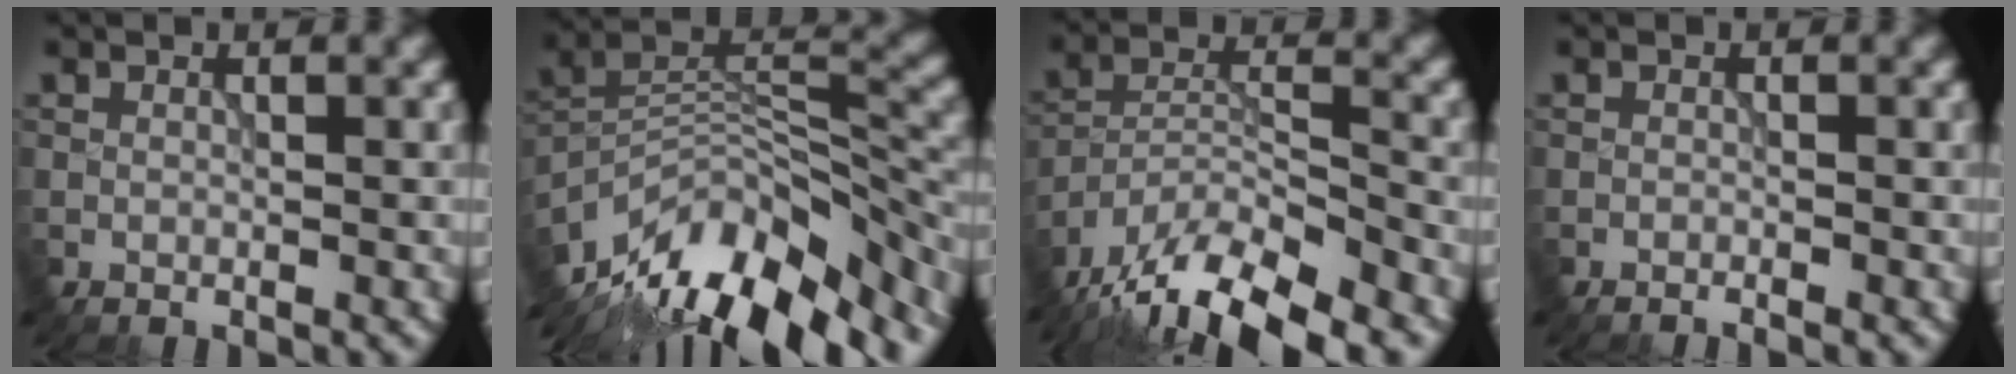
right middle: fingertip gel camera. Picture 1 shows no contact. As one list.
[{"total": 15.1, "force": [-11.0, 5.8, 8.5], "torque": [-0.177, 0.016, -0.191]}, {"total": 15.2, "force": [-12.7, 4.4, 7.2], "torque": [-0.130, -0.014, -0.193]}, {"total": 0.7, "force": [-0.7, -0.2, 0.3], "torque": [-0.002, 0.000, -0.014]}]